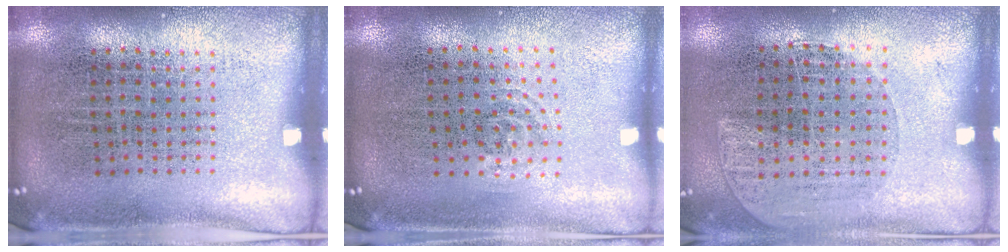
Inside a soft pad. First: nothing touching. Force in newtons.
{"total": 0.8, "press": 0.6, "slide": 0.6}
{"total": 1.1, "press": 0.9, "slide": 0.6}